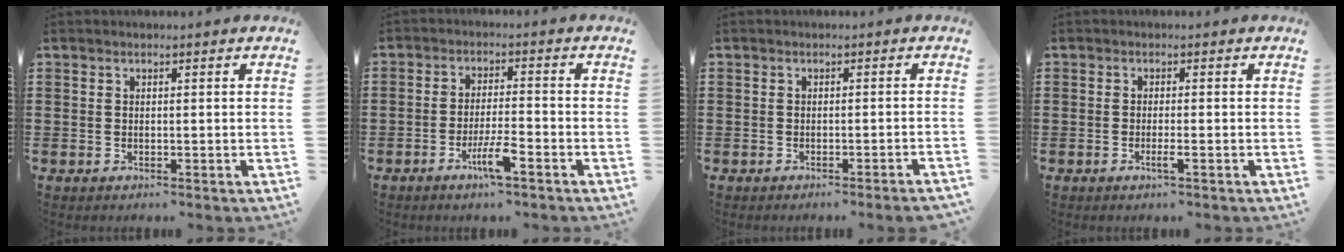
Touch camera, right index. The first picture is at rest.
{"total": 5.2, "force": [-3.0, 0.8, 4.2], "torque": [-0.089, -0.007, -0.057]}
{"total": 1.2, "force": [-1.0, -0.2, 0.6], "torque": [-0.011, -0.002, -0.020]}
{"total": 1.7, "force": [-0.9, 0.0, 1.5], "torque": [-0.032, -0.007, -0.018]}